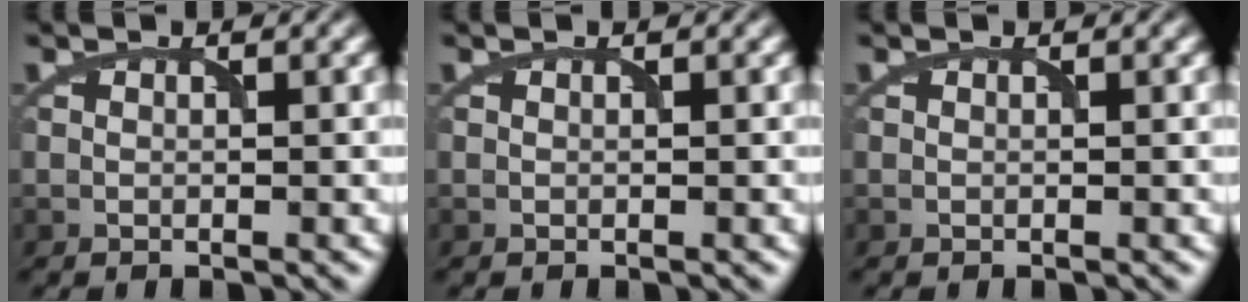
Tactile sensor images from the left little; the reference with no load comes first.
{"total": 0.0}
{"total": 0.0}